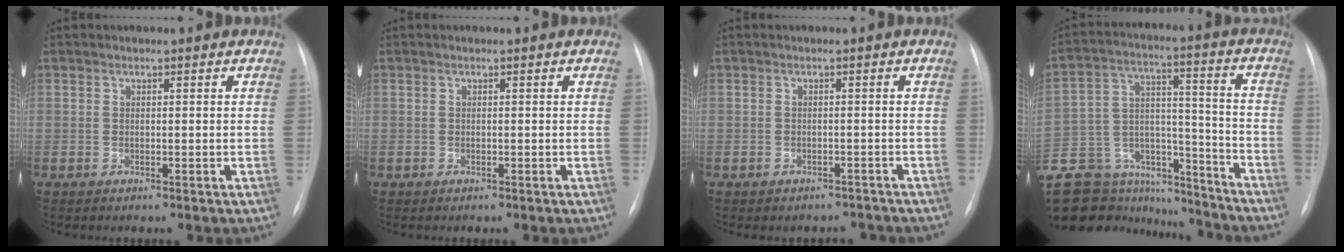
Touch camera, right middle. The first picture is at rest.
{"total": 0.0}
{"total": 3.5, "force": [-3.0, 1.8, -0.2], "torque": [0.005, 0.015, -0.039]}
{"total": 24.6, "force": [-20.8, 10.9, 7.2], "torque": [-0.181, 0.038, -0.319]}